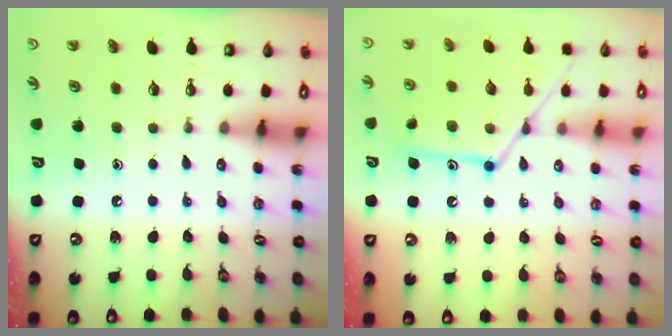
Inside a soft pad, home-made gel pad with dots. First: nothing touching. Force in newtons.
{"total": 12.9, "press": 12.8, "slide": 0.6}